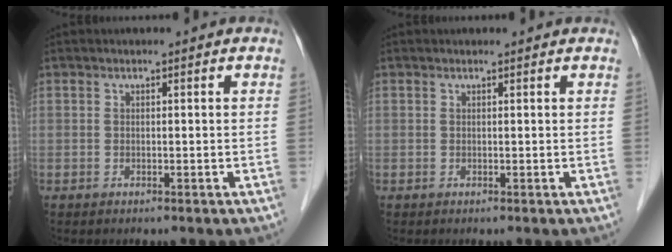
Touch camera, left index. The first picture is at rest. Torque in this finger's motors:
{"motor_torque": [0.91, -1.23, -0.01, -0.01]}